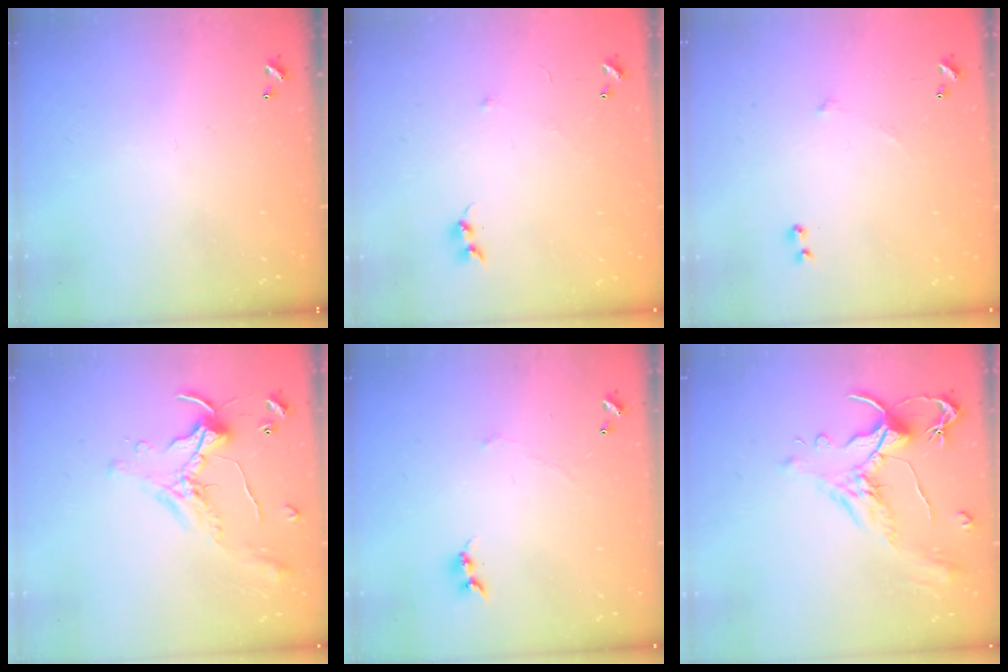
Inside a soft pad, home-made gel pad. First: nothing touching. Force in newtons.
{"total": 7.7, "press": 7.7, "slide": 0.5}
{"total": 6.1, "press": 6.1, "slide": 0.7}
{"total": 0.8, "press": 0.8, "slide": 0.2}
{"total": 1.4, "press": 1.3, "slide": 0.4}
{"total": 1.5, "press": 1.0, "slide": 1.1}